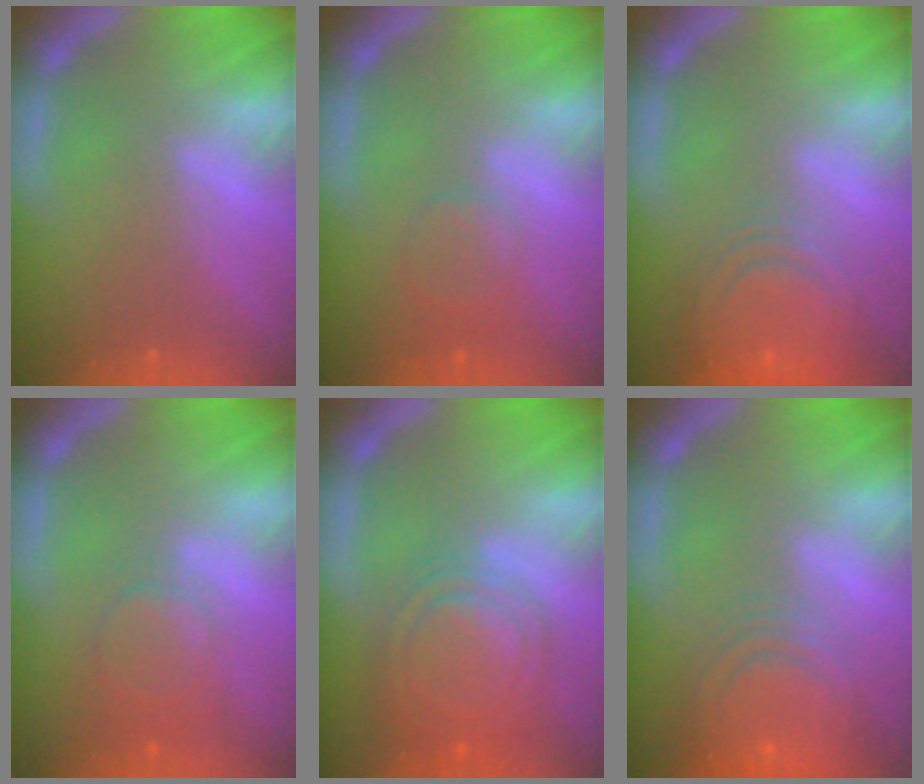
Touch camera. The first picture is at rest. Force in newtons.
{"total": 2.4}
{"total": 9.1}
{"total": 4.0}
{"total": 9.1}
{"total": 9.5}